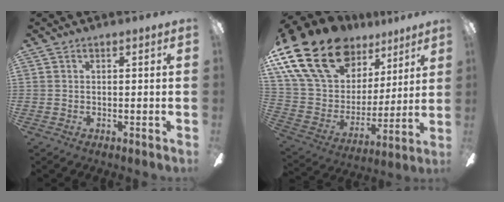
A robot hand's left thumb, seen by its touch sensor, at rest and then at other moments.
{"total": 24.5, "force": [15.1, 14.7, 12.6], "torque": [-0.258, -0.082, 0.291]}